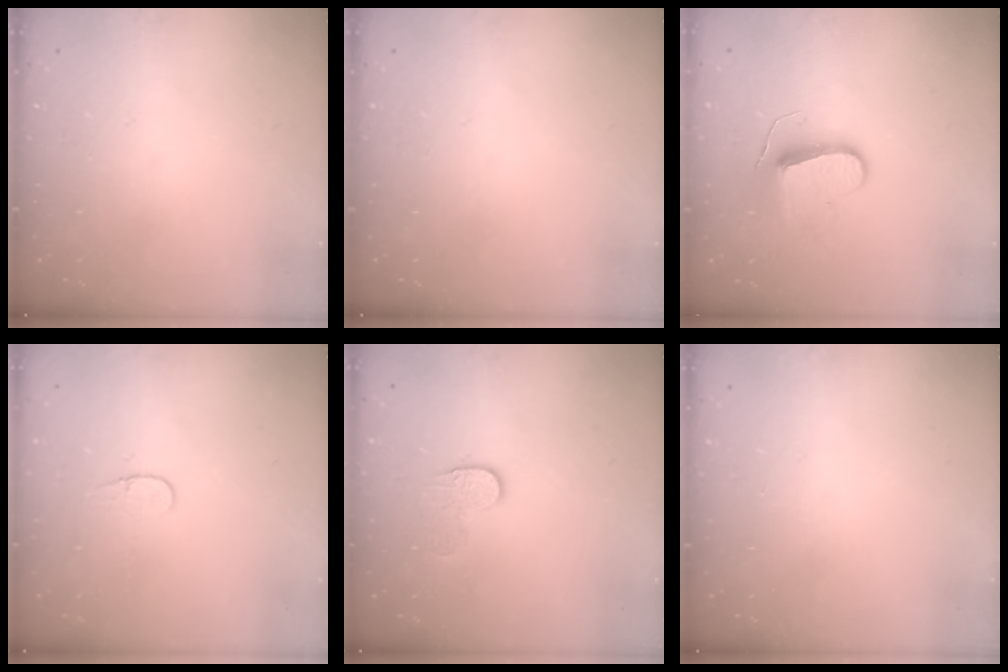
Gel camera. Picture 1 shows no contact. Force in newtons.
{"total": 0.0}
{"total": 8.5, "press": 8.5, "slide": 0.3}
{"total": 3.7, "press": 3.6, "slide": 0.4}
{"total": 7.0, "press": 6.9, "slide": 0.6}
{"total": 0.0}